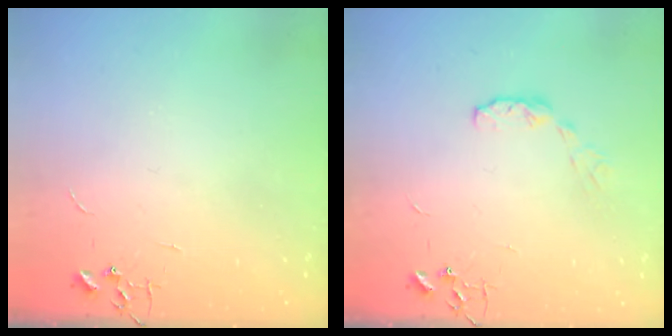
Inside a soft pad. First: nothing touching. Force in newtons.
{"total": 5.5, "press": 5.5, "slide": 0.5}